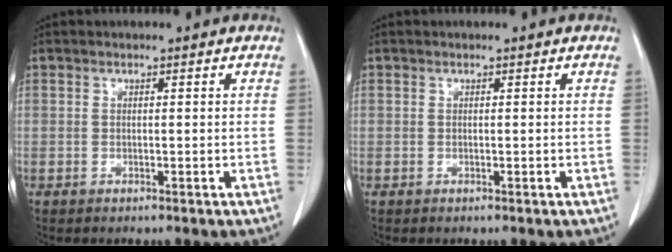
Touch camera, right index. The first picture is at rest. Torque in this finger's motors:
{"motor_torque": [0.00, 0.00, 0.00, 0.00]}